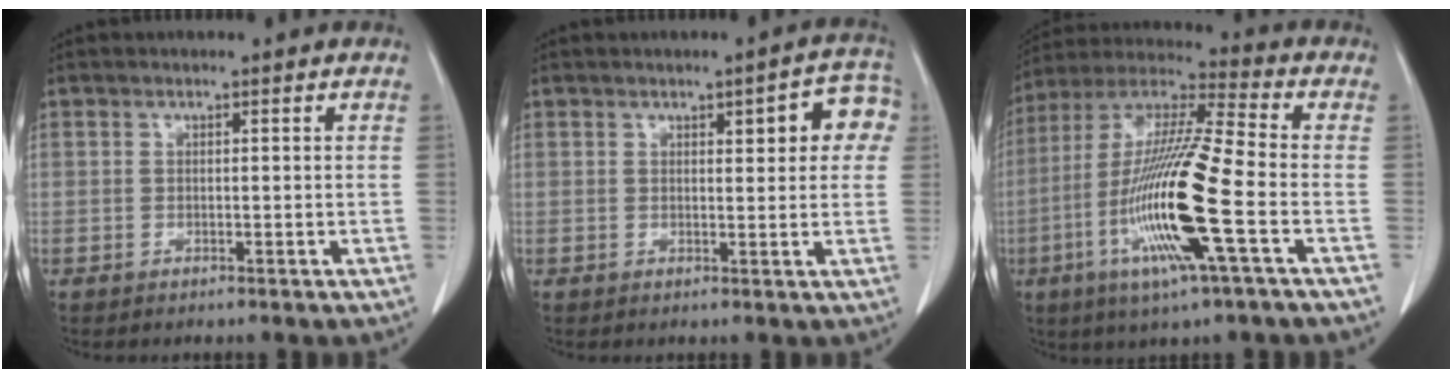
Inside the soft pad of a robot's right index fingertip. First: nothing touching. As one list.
[{"total": 6.7, "force": [2.4, 2.1, 5.9], "torque": [-0.058, 0.018, 0.022]}, {"total": 18.6, "force": [-5.5, 0.6, 17.8], "torque": [-0.365, -0.019, -0.110]}]